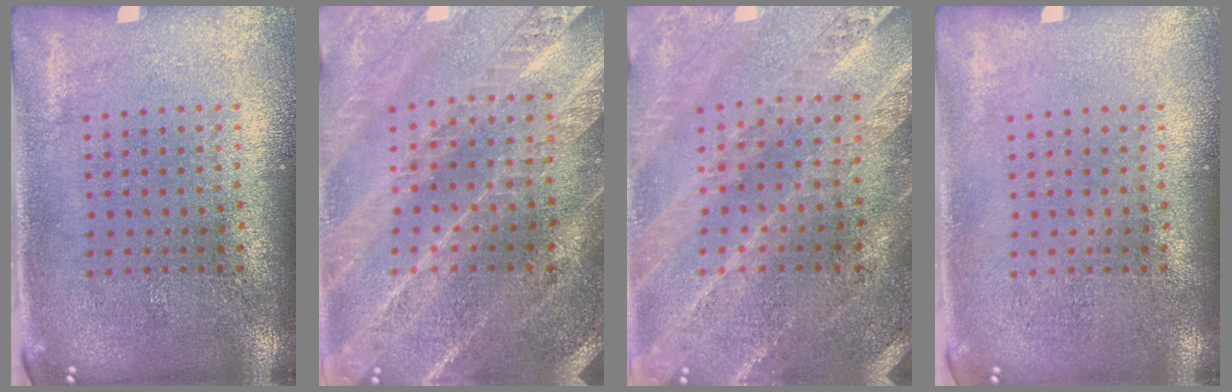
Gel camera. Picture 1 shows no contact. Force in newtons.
{"total": 2.3, "press": 2.3, "slide": 0.3}
{"total": 1.3, "press": 1.3, "slide": 0.2}
{"total": 0.0}